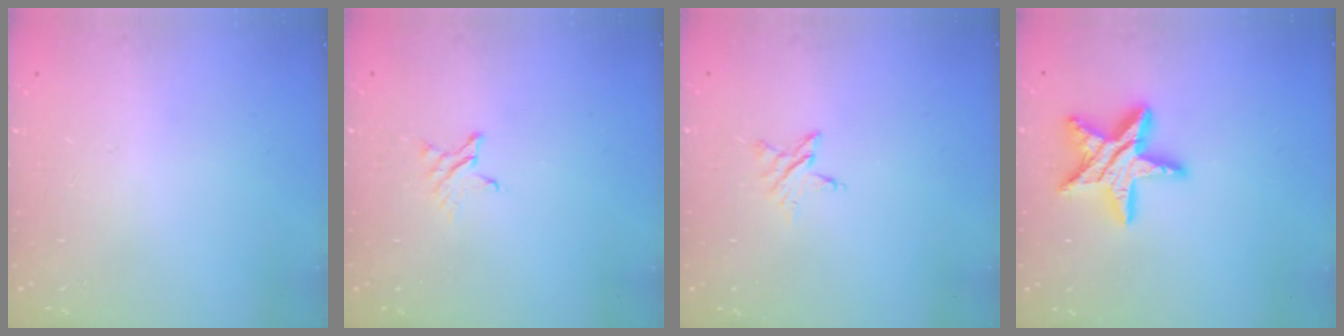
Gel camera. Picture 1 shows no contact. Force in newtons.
{"total": 2.4, "press": 2.4, "slide": 0.2}
{"total": 3.5, "press": 3.5, "slide": 0.4}
{"total": 15.8, "press": 15.7, "slide": 1.4}